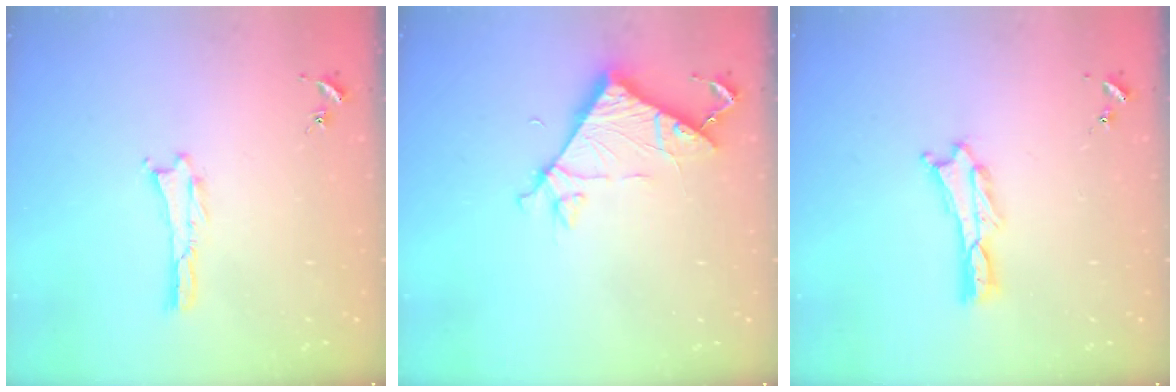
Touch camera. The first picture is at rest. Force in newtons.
{"total": 7.2, "press": 7.2, "slide": 0.4}
{"total": 0.8, "press": 0.7, "slide": 0.2}